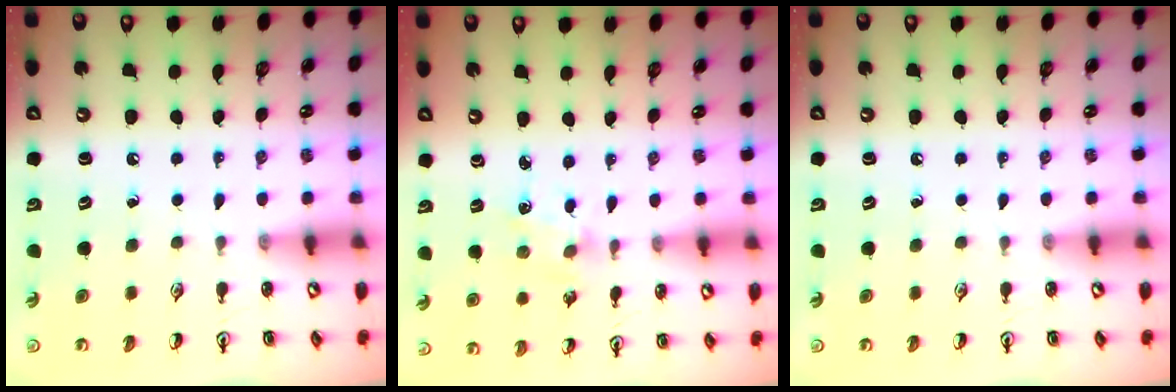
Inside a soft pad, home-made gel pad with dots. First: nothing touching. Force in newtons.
{"total": 1.8, "press": 1.7, "slide": 0.3}
{"total": 0.0}